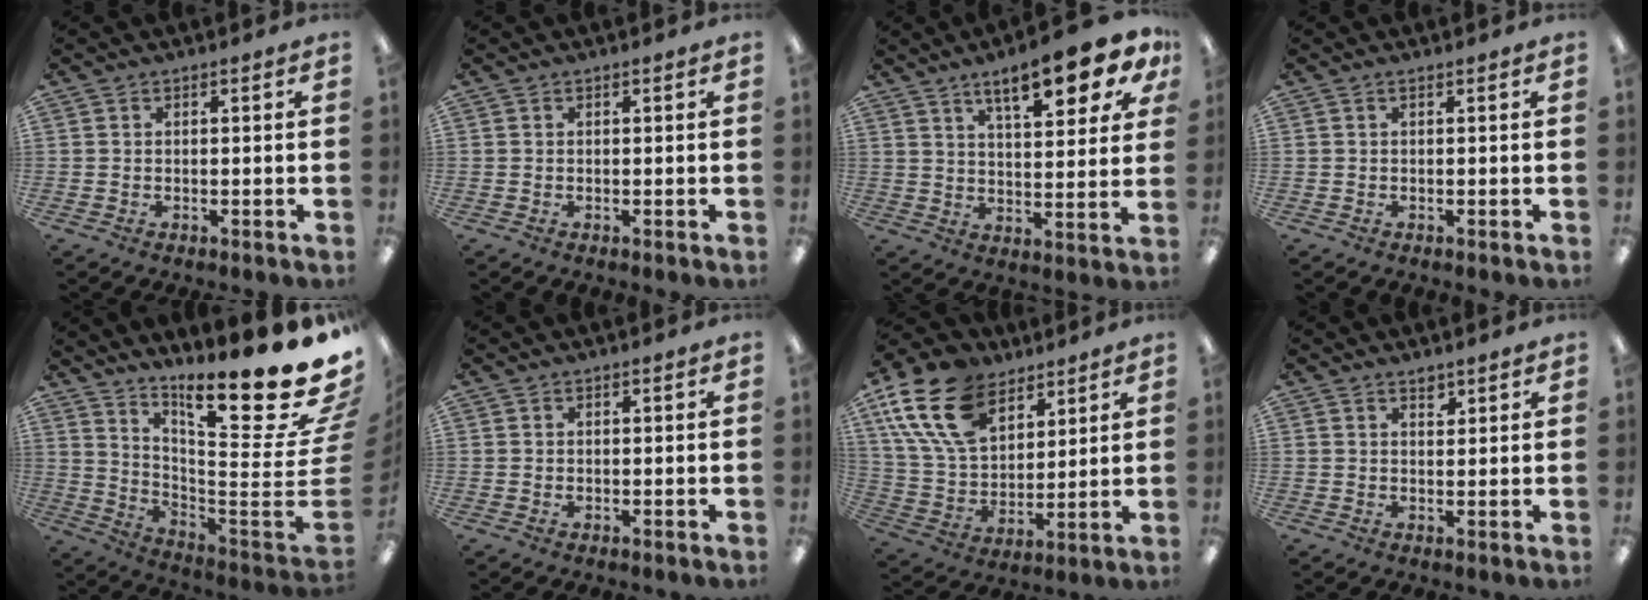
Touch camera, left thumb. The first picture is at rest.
{"total": 0.0}
{"total": 14.0, "force": [8.9, 4.5, 9.9], "torque": [-0.146, -0.040, 0.143]}
{"total": 0.0}
{"total": 22.3, "force": [16.8, 2.7, 14.4], "torque": [-0.205, -0.137, 0.262]}
{"total": 0.6, "force": [0.0, 0.5, 0.1], "torque": [-0.003, 0.004, -0.001]}
{"total": 19.6, "force": [11.0, 12.4, 10.5], "torque": [-0.225, -0.034, 0.206]}
{"total": 1.9, "force": [1.6, 0.9, 0.5], "torque": [0.005, -0.008, 0.027]}